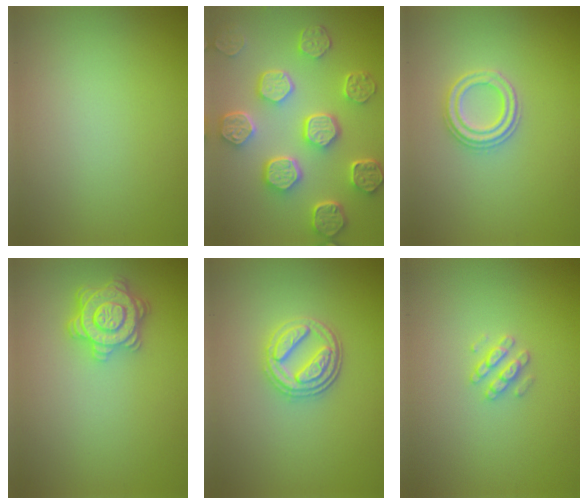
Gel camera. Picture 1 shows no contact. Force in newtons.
{"total": 7.8, "press": 6.1, "slide": 4.9}
{"total": 2.4, "press": 2.3, "slide": 0.4}
{"total": 4.1, "press": 3.7, "slide": 1.6}
{"total": 3.6, "press": 3.1, "slide": 1.7}
{"total": 1.9, "press": 1.9, "slide": 0.3}